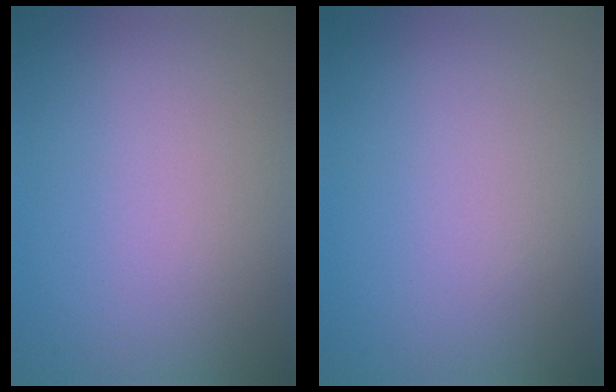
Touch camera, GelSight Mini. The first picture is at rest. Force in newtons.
{"total": 0.0}